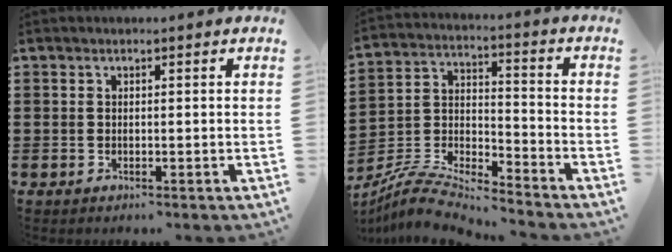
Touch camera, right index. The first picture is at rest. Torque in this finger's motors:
{"motor_torque": [-0.38, 0.39, -0.69, -0.15]}